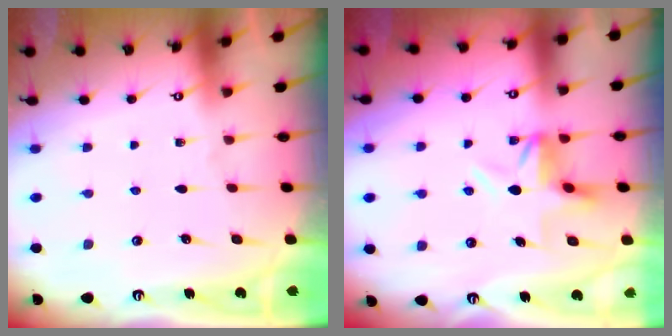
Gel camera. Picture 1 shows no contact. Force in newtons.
{"total": 5.1, "press": 5.1, "slide": 0.1}